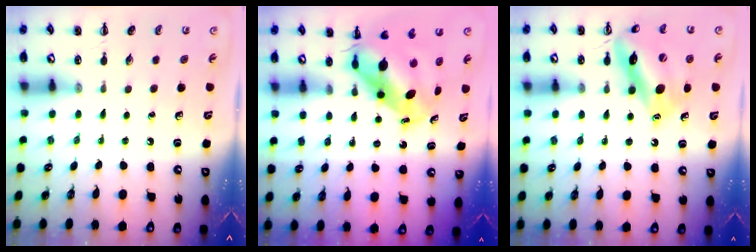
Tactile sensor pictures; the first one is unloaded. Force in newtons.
{"total": 7.4, "press": 7.1, "slide": 2.4}
{"total": 14.7, "press": 14.6, "slide": 1.9}